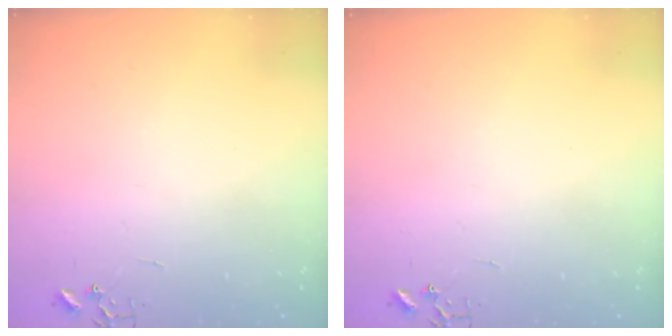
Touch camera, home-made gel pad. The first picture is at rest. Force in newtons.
{"total": 0.0}